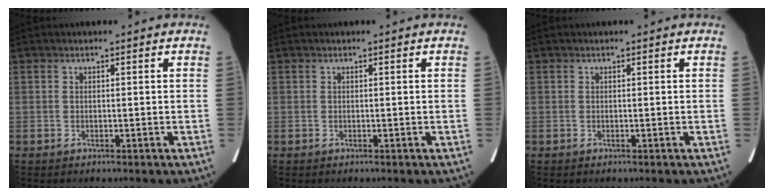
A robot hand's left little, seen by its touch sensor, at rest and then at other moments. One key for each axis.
{"total": 0.0}
{"total": 0.0}